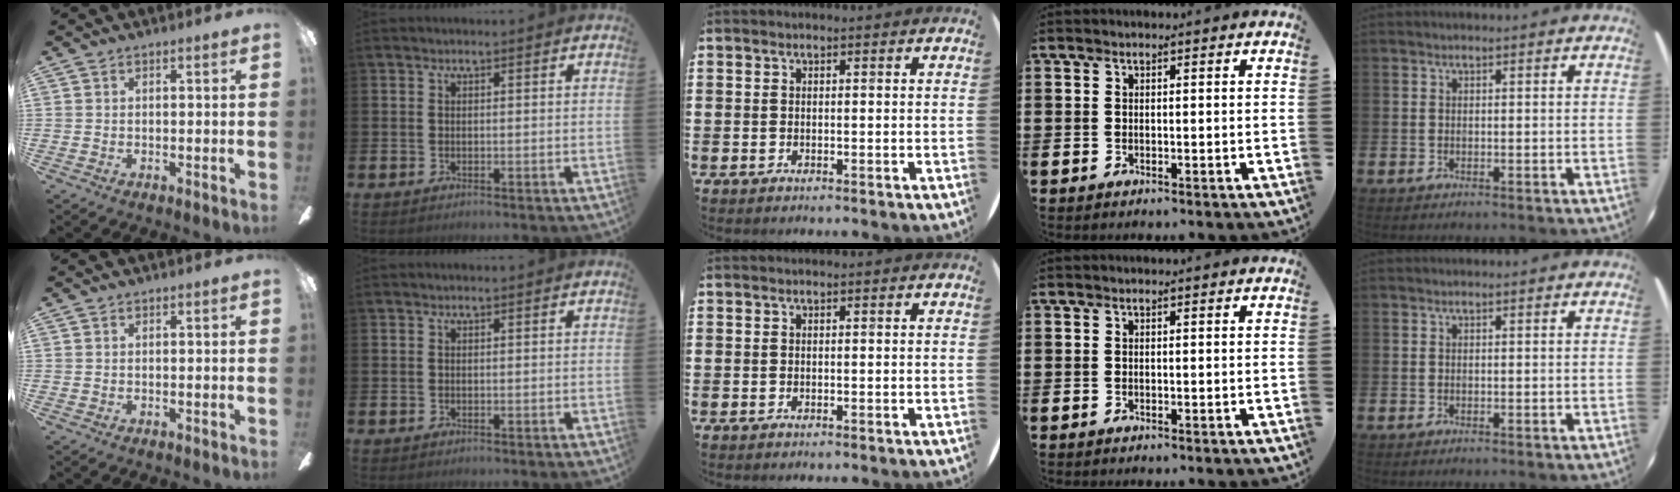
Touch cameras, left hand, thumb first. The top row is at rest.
{}